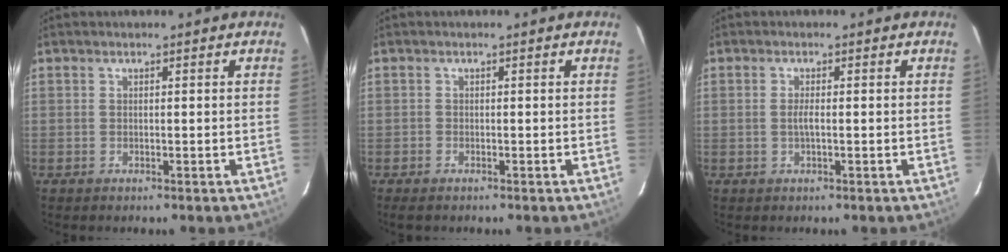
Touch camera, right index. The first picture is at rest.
{"total": 1.3, "force": [-1.1, 0.5, 0.5], "torque": [-0.012, -0.004, -0.021]}
{"total": 1.6, "force": [-0.2, 0.1, 1.5], "torque": [-0.030, 0.000, -0.006]}